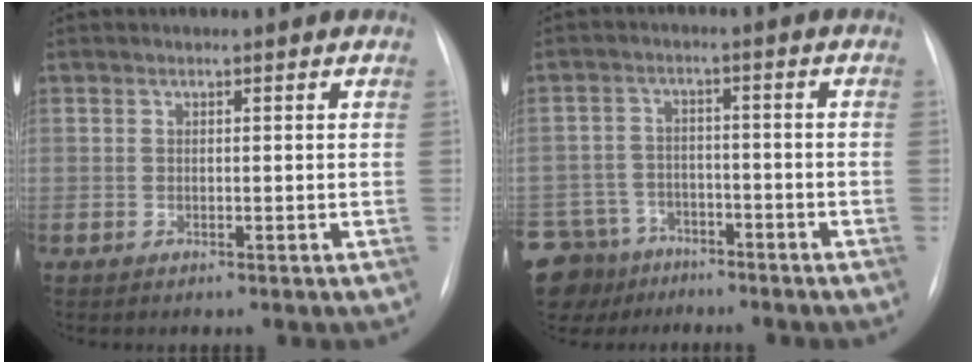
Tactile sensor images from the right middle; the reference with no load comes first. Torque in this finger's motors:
{"motor_torque": [1.22, -0.92, 1.05, 0.21]}